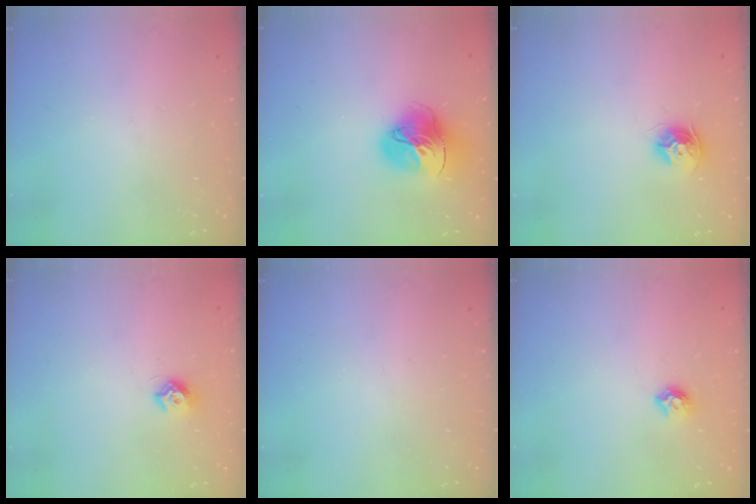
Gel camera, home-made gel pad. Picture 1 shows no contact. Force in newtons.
{"total": 16.2, "press": 16.1, "slide": 1.6}
{"total": 8.5, "press": 8.5, "slide": 0.4}
{"total": 7.7, "press": 7.7, "slide": 0.7}
{"total": 0.0}
{"total": 6.1, "press": 6.0, "slide": 0.9}